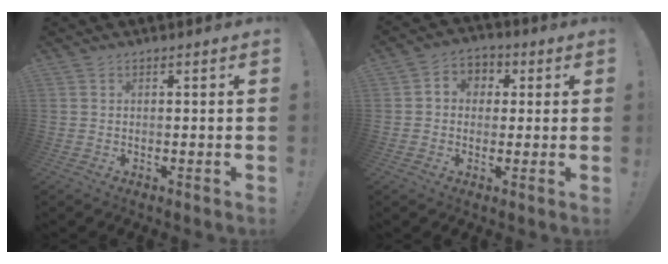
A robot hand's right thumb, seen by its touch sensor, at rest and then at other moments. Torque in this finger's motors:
{"motor_torque": [0.03, 0.04, 0.06, -0.04, 0.12]}